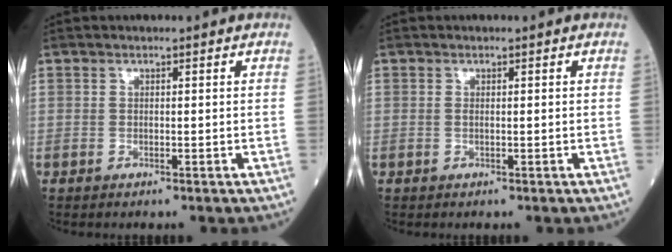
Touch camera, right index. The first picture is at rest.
{"total": 0.7, "force": [0.0, 0.2, 0.7], "torque": [-0.015, 0.000, 0.002]}